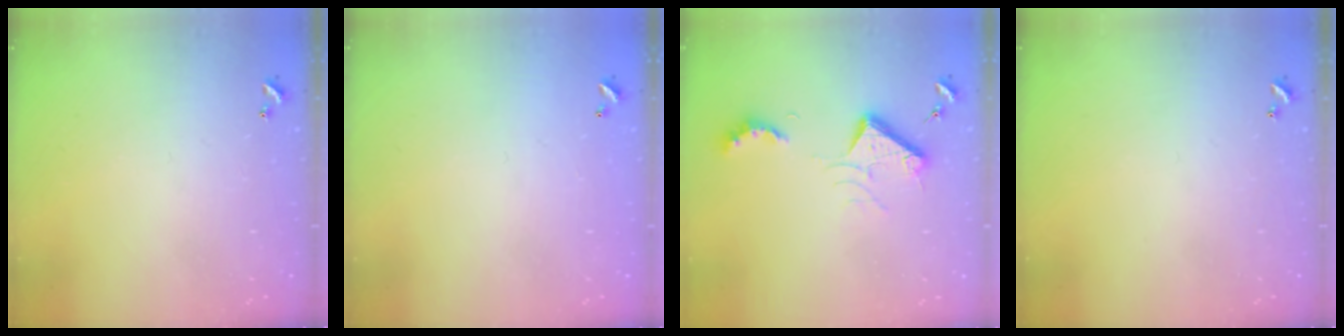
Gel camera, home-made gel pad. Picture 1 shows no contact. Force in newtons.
{"total": 2.9, "press": 2.9, "slide": 0.1}
{"total": 10.7, "press": 10.6, "slide": 1.3}
{"total": 0.0}